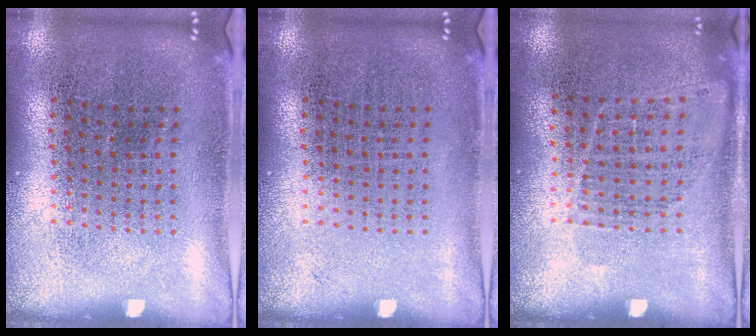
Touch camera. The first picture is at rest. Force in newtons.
{"total": 0.0}
{"total": 0.9, "press": 0.7, "slide": 0.4}